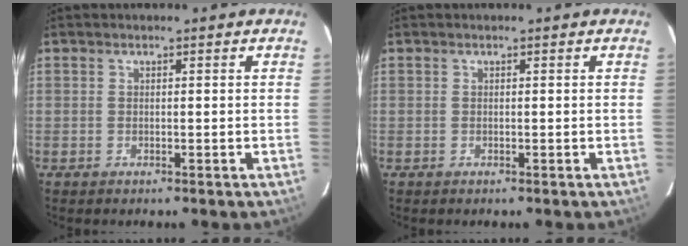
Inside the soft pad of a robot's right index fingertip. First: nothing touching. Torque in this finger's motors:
{"motor_torque": [0.00, 0.00, 0.00, 0.01]}